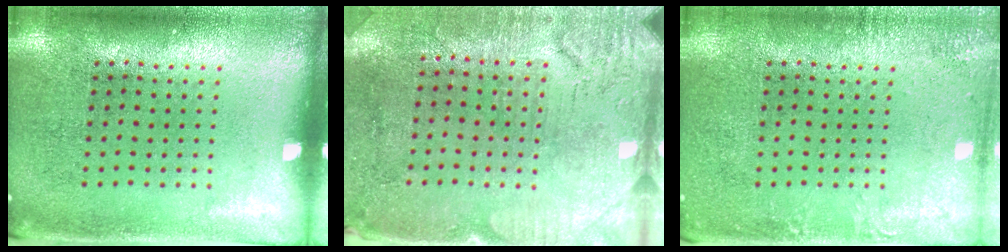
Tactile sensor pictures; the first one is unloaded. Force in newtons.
{"total": 3.1, "press": 2.6, "slide": 1.7}
{"total": 1.7, "press": 1.7, "slide": 0.3}